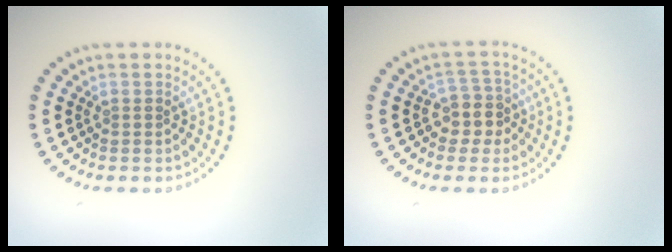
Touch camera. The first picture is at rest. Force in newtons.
{"total": 2.8, "press": 2.4, "slide": 1.6}